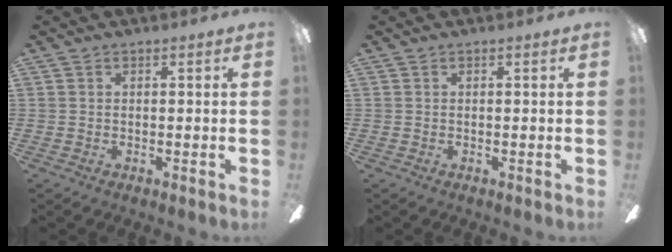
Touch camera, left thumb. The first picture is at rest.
{"total": 0.0}